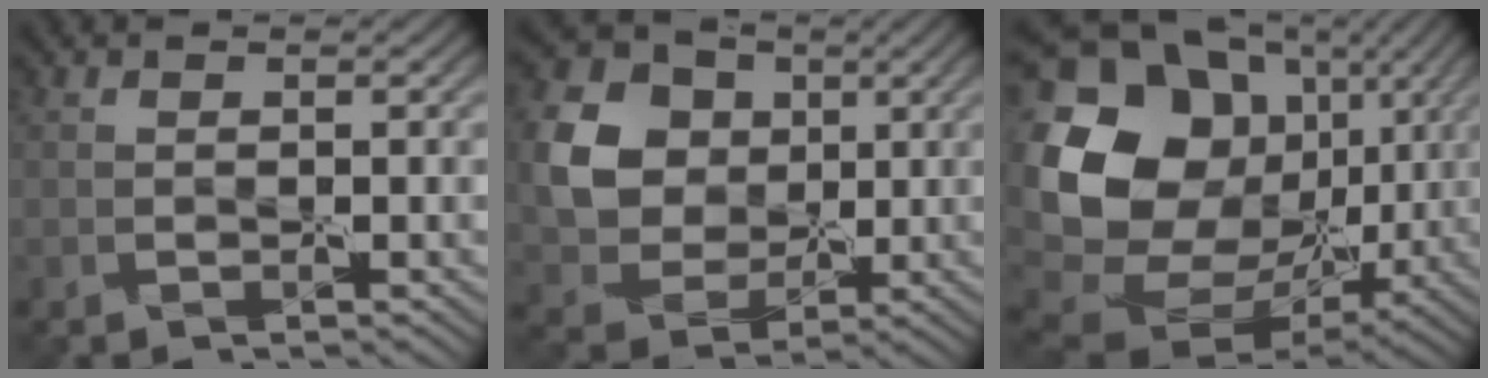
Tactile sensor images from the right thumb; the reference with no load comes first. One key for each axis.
{"total": 8.1, "fx": 2.1, "fy": 7.0, "fz": 3.5, "tx": -0.097, "ty": 0.008, "tz": 0.030}
{"total": 18.1, "fx": 3.5, "fy": 14.7, "fz": 9.9, "tx": -0.239, "ty": -0.007, "tz": 0.082}